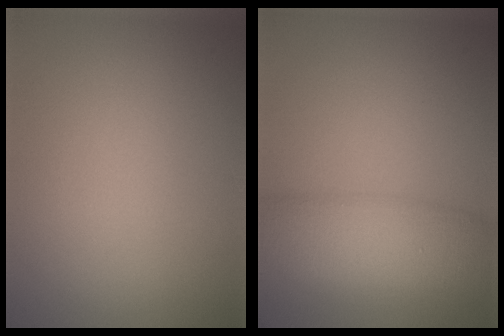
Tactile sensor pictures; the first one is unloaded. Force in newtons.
{"total": 6.8, "press": 6.8, "slide": 0.2}